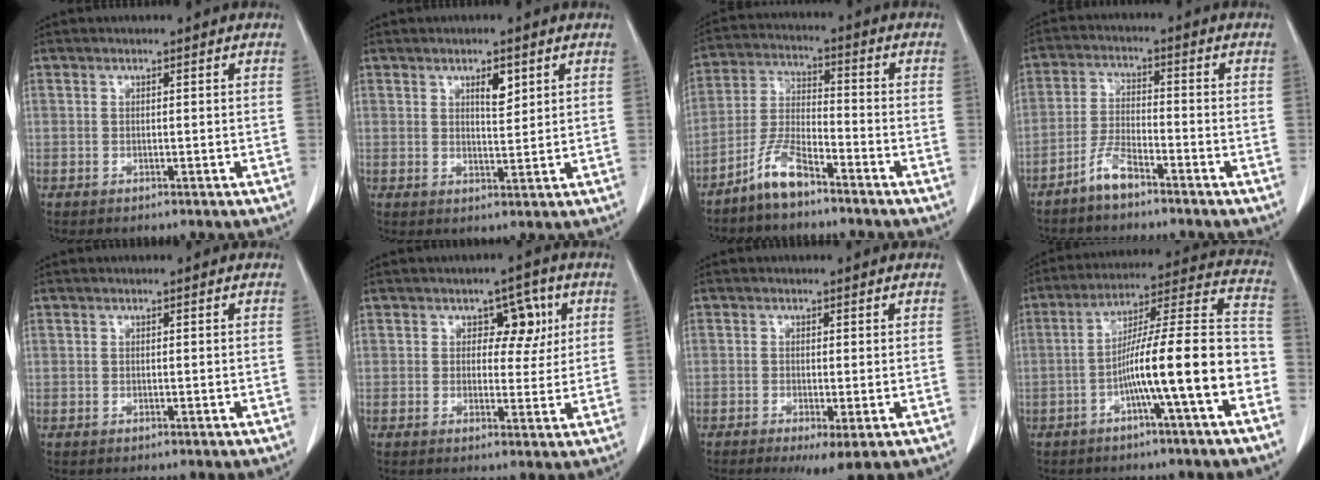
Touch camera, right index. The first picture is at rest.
{"total": 3.3, "force": [1.7, 1.0, 2.6], "torque": [-0.043, -0.003, 0.027]}
{"total": 7.0, "force": [-5.4, 1.4, 4.2], "torque": [-0.099, -0.006, -0.113]}
{"total": 4.6, "force": [-3.8, 0.8, 2.6], "torque": [-0.060, -0.002, -0.078]}
{"total": 0.0}
{"total": 4.9, "force": [1.6, 3.1, 3.4], "torque": [-0.035, 0.011, 0.022]}
{"total": 3.7, "force": [-1.7, 0.7, 3.3], "torque": [-0.047, -0.011, -0.021]}
{"total": 15.0, "force": [-5.1, 0.2, 14.1], "torque": [-0.218, 0.028, -0.086]}